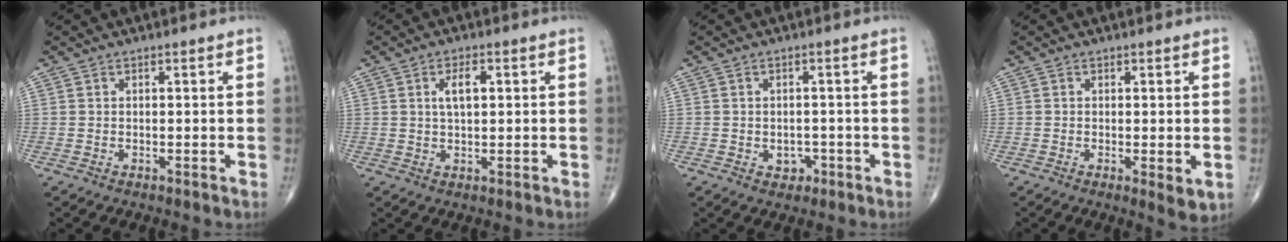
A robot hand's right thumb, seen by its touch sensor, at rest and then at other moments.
{"total": 4.0, "force": [1.0, 1.8, 3.4], "torque": [-0.058, 0.002, 0.018]}
{"total": 2.5, "force": [-0.9, 2.1, 1.1], "torque": [0.002, 0.005, -0.010]}
{"total": 3.2, "force": [-0.5, 1.0, 3.1], "torque": [-0.048, -0.012, -0.009]}